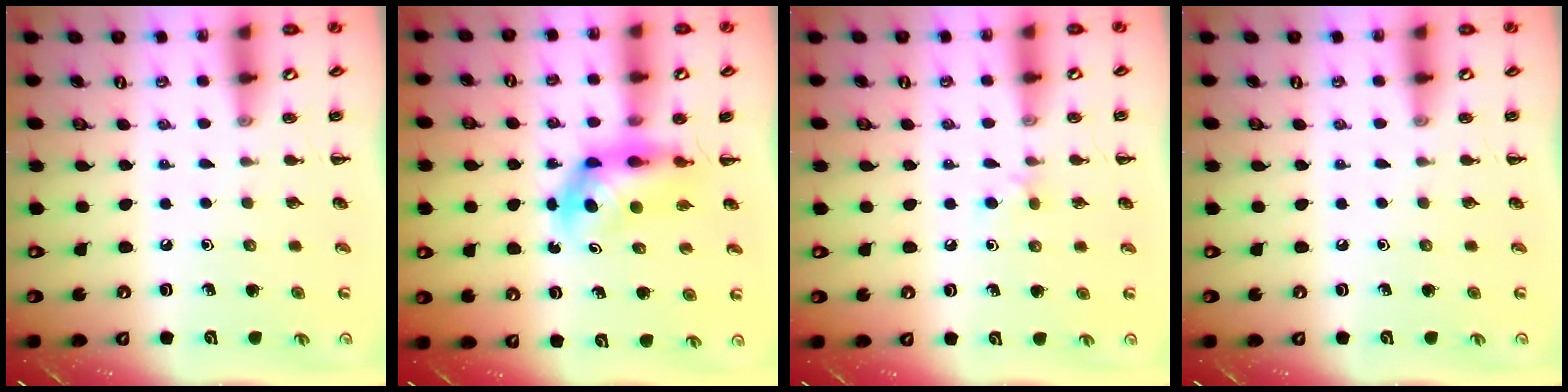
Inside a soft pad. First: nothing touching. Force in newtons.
{"total": 6.1, "press": 6.0, "slide": 1.2}
{"total": 4.4, "press": 4.1, "slide": 1.6}
{"total": 0.0}